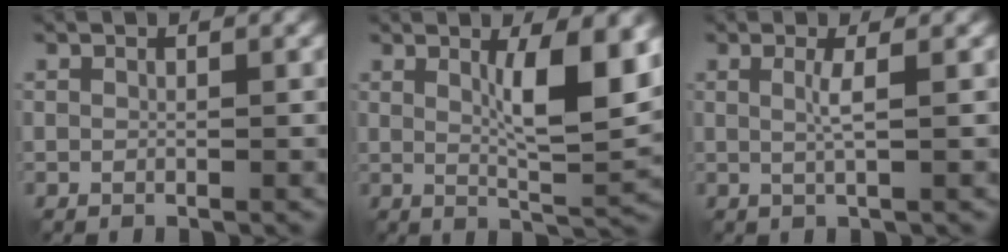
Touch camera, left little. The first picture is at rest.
{"total": 6.8, "force": [1.6, 1.6, 6.4], "torque": [-0.098, -0.010, 0.027]}
{"total": 1.6, "force": [-0.1, 0.2, 1.6], "torque": [-0.031, -0.002, -0.005]}